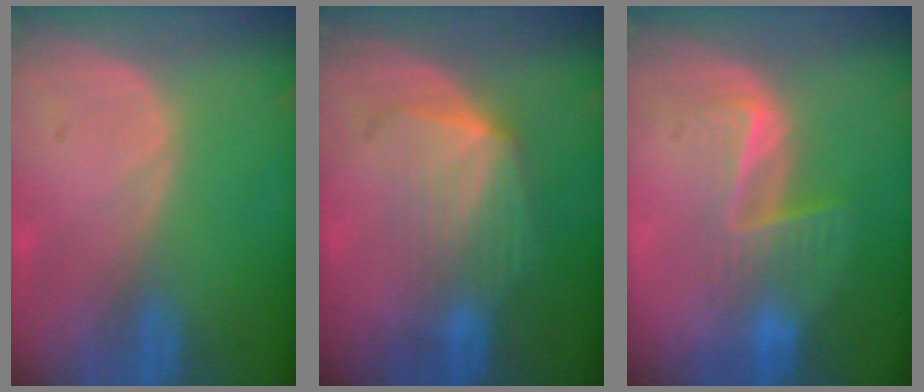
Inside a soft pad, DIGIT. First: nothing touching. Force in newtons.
{"total": 7.1, "press": 6.5, "slide": 2.9}
{"total": 6.7, "press": 5.7, "slide": 3.6}